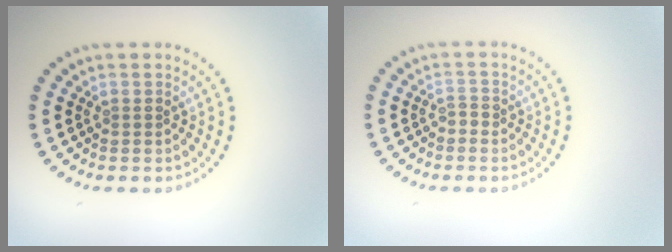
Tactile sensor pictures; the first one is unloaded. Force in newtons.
{"total": 0.9, "press": 0.8, "slide": 0.4}